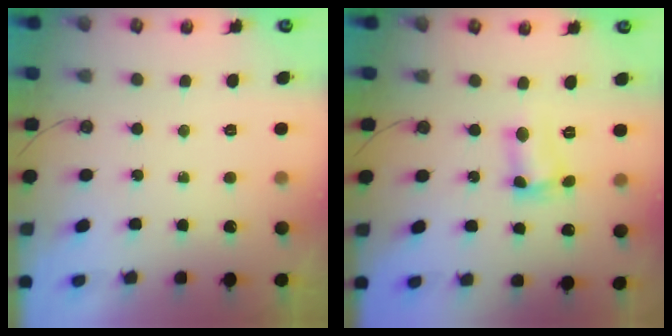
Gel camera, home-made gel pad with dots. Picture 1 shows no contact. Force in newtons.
{"total": 4.4, "press": 4.3, "slide": 1.0}